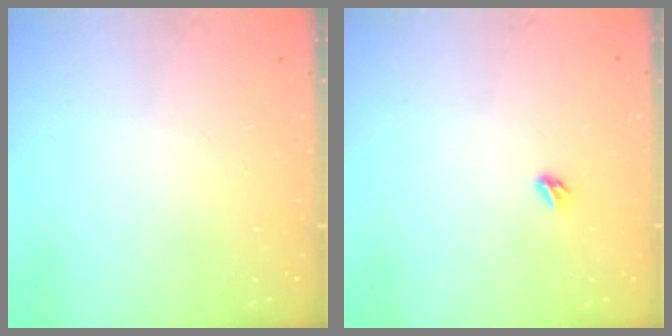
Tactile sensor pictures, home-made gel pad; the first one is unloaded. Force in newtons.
{"total": 3.5, "press": 3.5, "slide": 0.8}